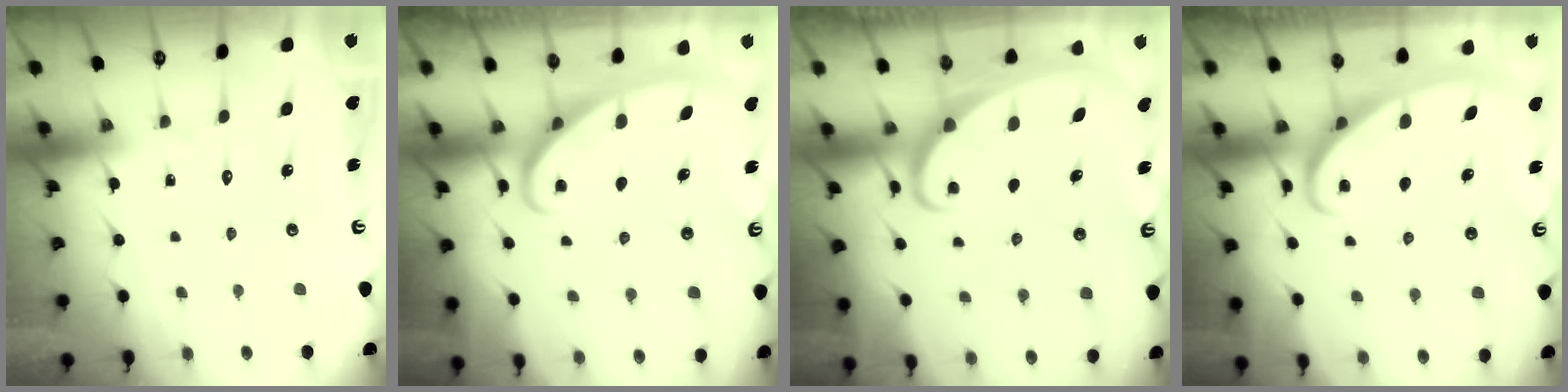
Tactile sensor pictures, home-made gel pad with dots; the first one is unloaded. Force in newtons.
{"total": 2.8, "press": 2.8, "slide": 0.5}
{"total": 2.2, "press": 2.2, "slide": 0.3}
{"total": 2.6, "press": 2.6, "slide": 0.4}